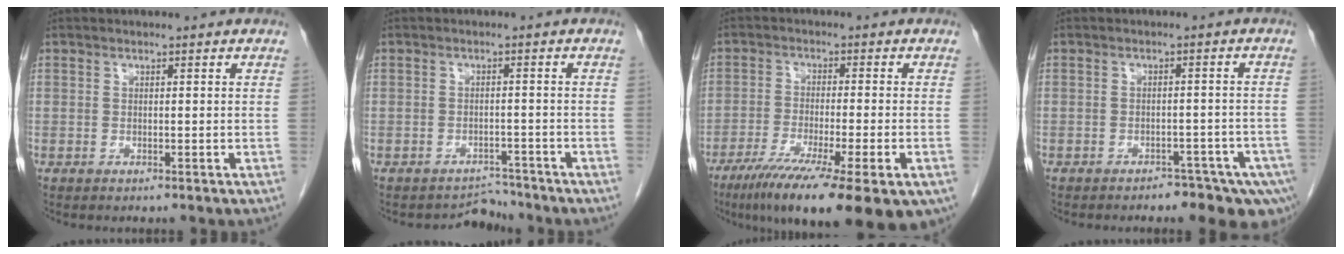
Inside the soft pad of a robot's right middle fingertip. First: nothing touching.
{"total": 2.7, "force": [-2.4, 0.5, -1.1], "torque": [0.016, 0.006, -0.032]}
{"total": 19.5, "force": [-12.6, 2.8, 14.6], "torque": [-0.185, -0.040, -0.189]}
{"total": 10.4, "force": [-7.7, 4.2, 5.6], "torque": [-0.050, -0.004, -0.090]}